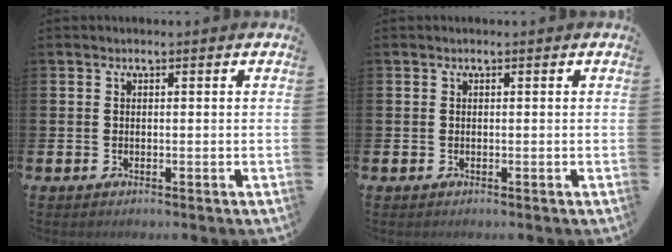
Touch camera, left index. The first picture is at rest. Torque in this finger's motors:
{"motor_torque": [-0.01, 0.00, 0.01, 0.00]}